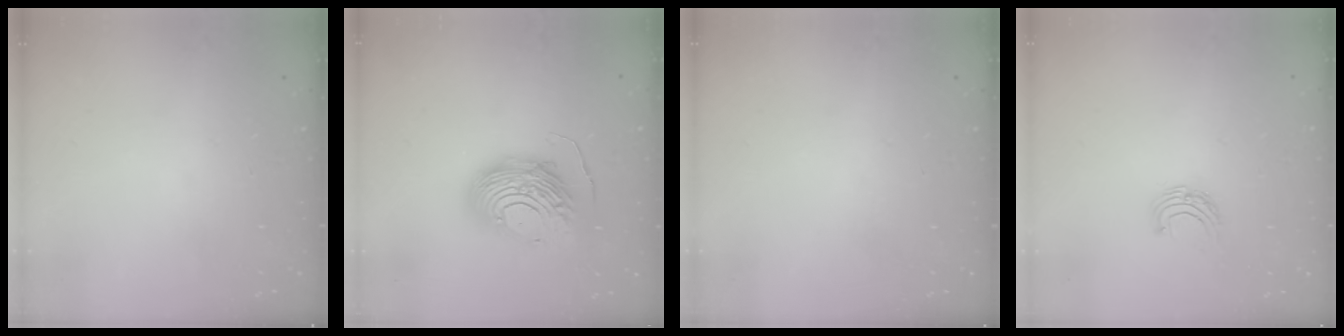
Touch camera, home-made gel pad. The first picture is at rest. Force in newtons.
{"total": 14.0, "press": 14.0, "slide": 1.3}
{"total": 0.0}
{"total": 5.2, "press": 5.2, "slide": 0.5}